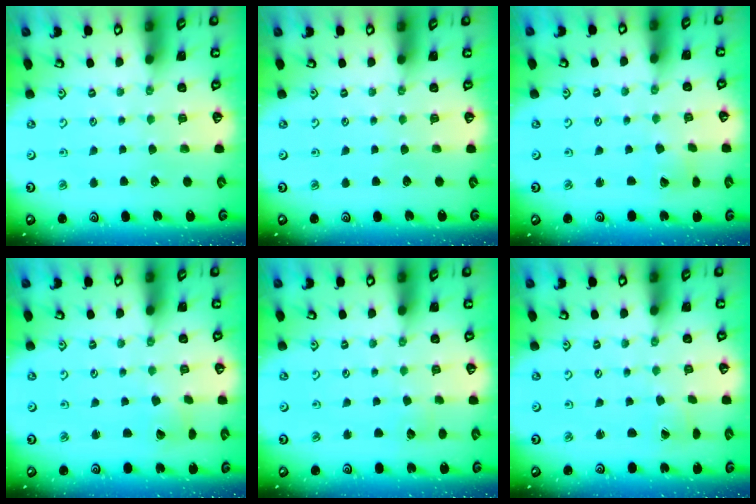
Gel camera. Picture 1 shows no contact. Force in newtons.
{"total": 0.0}
{"total": 1.8, "press": 1.7, "slide": 0.1}
{"total": 2.6, "press": 2.6, "slide": 0.3}
{"total": 2.8, "press": 2.8, "slide": 0.2}
{"total": 1.5, "press": 1.5, "slide": 0.0}